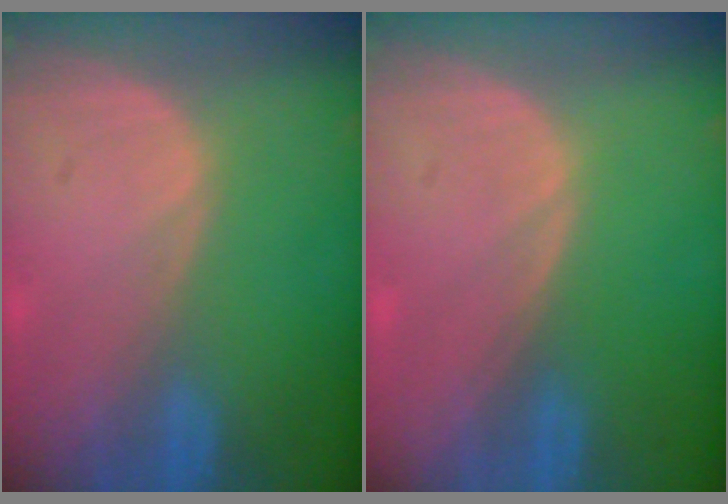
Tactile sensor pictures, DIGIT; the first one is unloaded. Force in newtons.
{"total": 0.0}